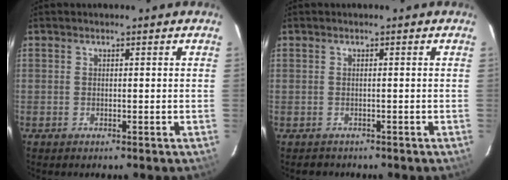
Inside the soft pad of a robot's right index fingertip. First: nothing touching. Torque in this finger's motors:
{"motor_torque": [-0.48, -0.01, -0.99, -0.21]}